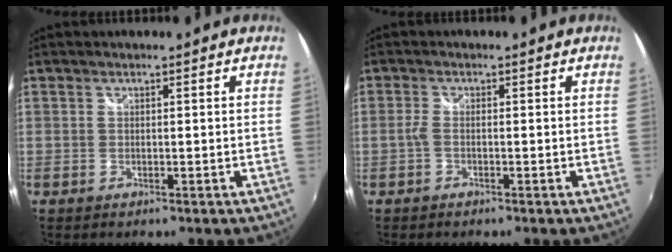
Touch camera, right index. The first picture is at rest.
{"total": 1.5, "force": [-0.5, 0.3, 1.4], "torque": [-0.029, 0.000, -0.012]}